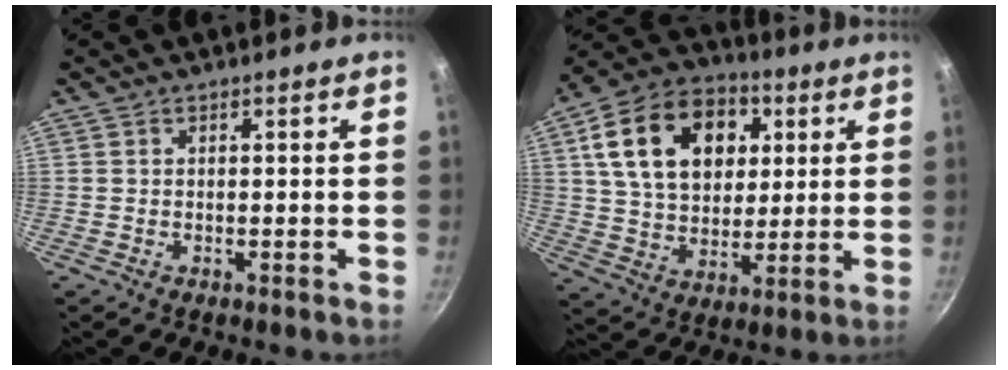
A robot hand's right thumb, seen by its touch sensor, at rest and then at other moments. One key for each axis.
{"total": 20.9, "fx": 6.0, "fy": 14.8, "fz": 13.6, "tx": -0.209, "ty": 0.008, "tz": 0.096}